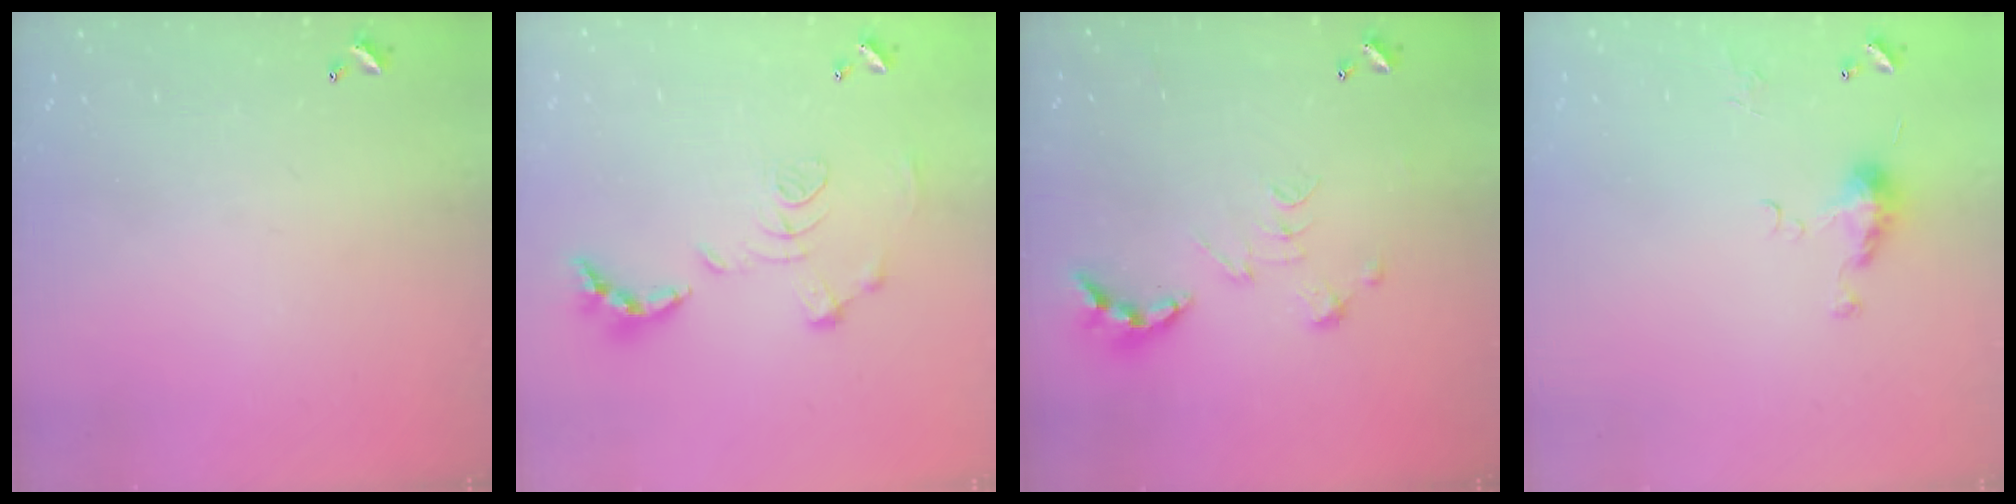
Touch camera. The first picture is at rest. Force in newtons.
{"total": 1.2, "press": 0.4, "slide": 1.1}
{"total": 0.8, "press": 0.8, "slide": 0.3}
{"total": 5.0, "press": 5.0, "slide": 0.7}